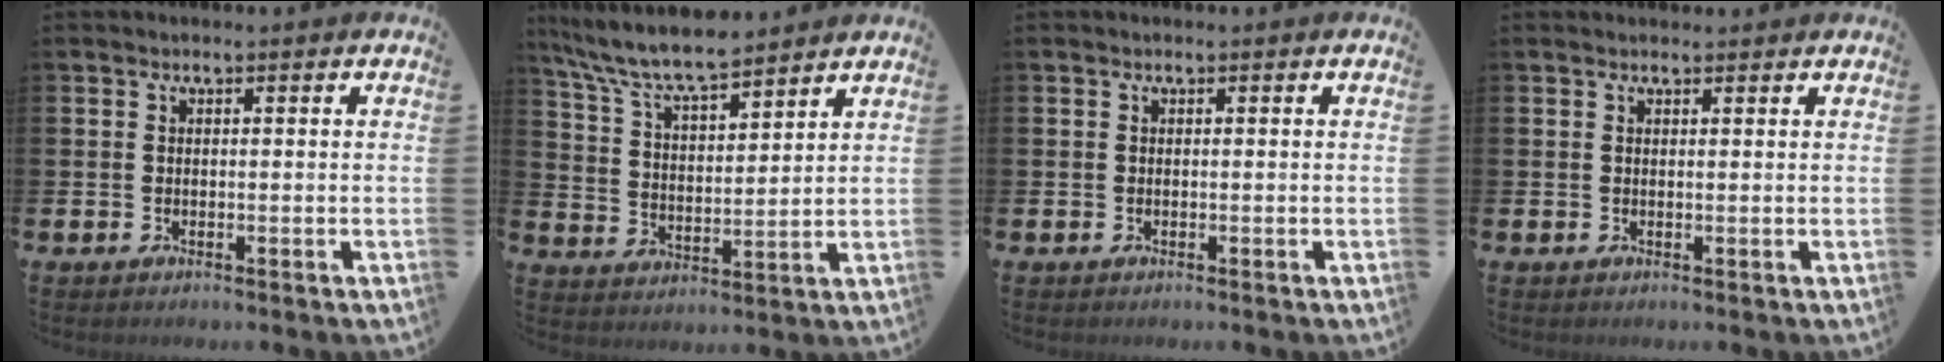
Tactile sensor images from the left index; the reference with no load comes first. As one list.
[{"total": 8.0, "force": [7.4, 1.1, 3.0], "torque": [-0.094, -0.037, 0.133]}, {"total": 0.0}, {"total": 0.6, "force": [0.6, 0.1, 0.1], "torque": [0.004, -0.002, 0.009]}]